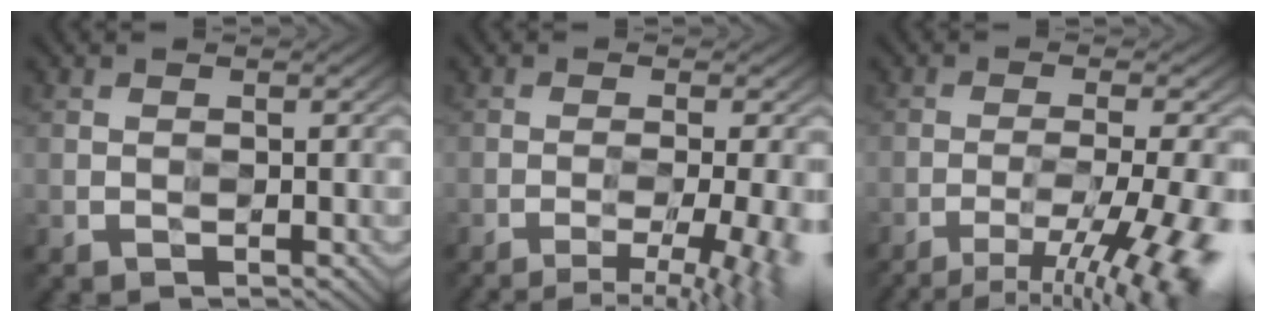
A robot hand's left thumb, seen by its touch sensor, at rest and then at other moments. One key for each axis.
{"total": 8.1, "fx": -3.6, "fy": 2.0, "fz": 6.9, "tx": -0.091, "ty": -0.007, "tz": -0.041}
{"total": 11.9, "fx": -7.2, "fy": 2.1, "fz": 9.3, "tx": -0.151, "ty": -0.005, "tz": -0.097}